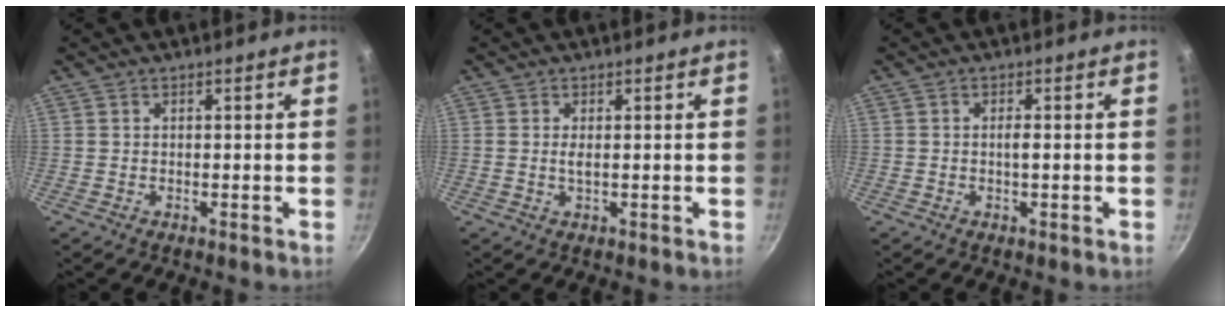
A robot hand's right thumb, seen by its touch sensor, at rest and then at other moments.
{"total": 1.3, "force": [0.2, 0.4, 1.3], "torque": [-0.028, -0.001, 0.002]}
{"total": 1.5, "force": [-0.2, 0.5, 1.4], "torque": [-0.026, 0.003, -0.006]}